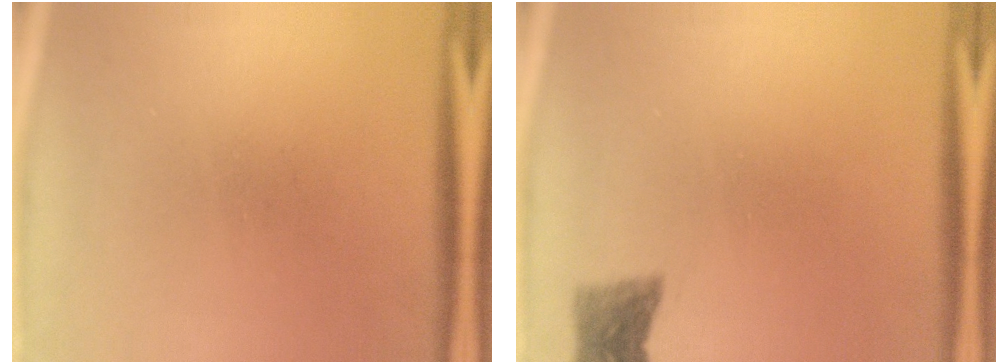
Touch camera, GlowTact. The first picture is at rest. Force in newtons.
{"total": 2.8}